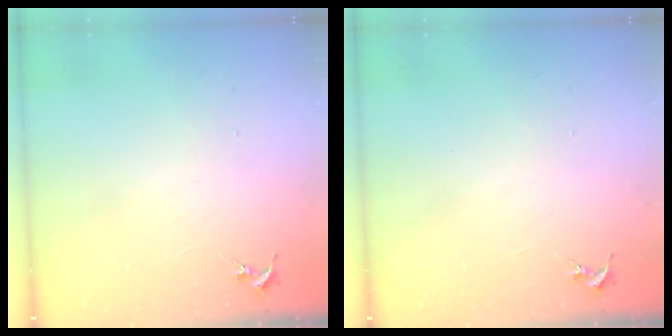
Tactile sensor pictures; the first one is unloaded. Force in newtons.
{"total": 0.0}